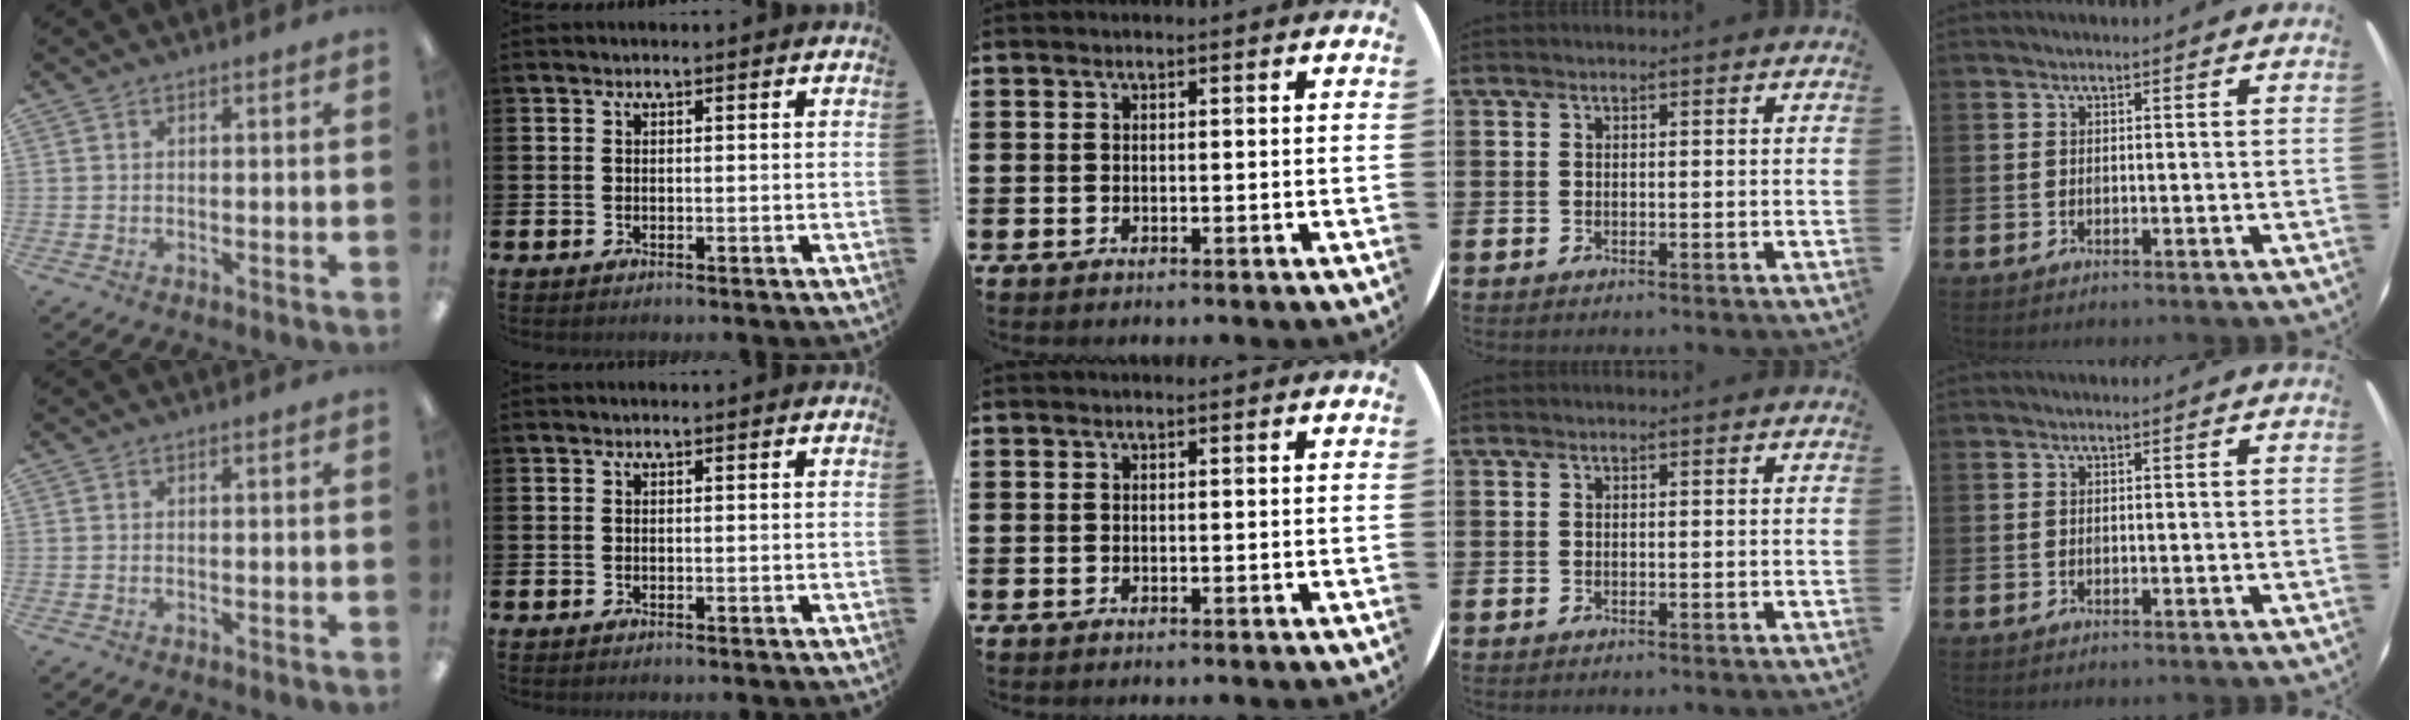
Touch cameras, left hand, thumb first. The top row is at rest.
{}